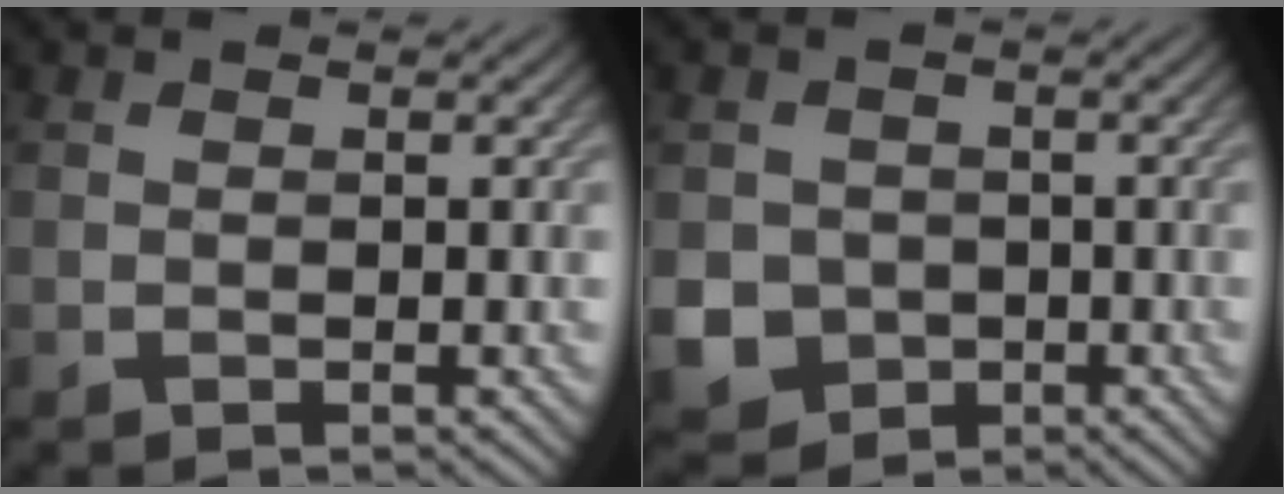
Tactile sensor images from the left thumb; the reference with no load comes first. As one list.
[{"total": 6.0, "force": [-1.6, 5.4, 1.9], "torque": [-0.050, -0.019, -0.045]}]